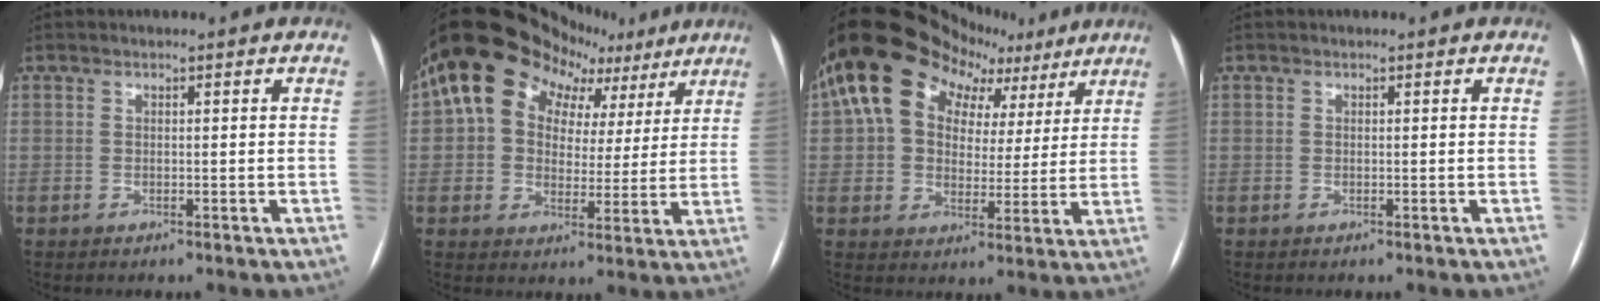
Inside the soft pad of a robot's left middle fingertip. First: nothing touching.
{"total": 15.6, "force": [8.3, 11.3, 7.0], "torque": [-0.109, 0.060, 0.123]}
{"total": 16.5, "force": [8.4, 11.5, 8.3], "torque": [-0.131, 0.068, 0.136]}
{"total": 0.0}